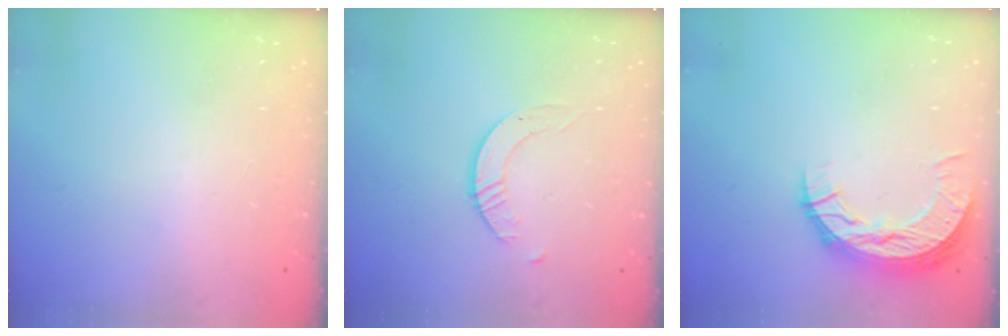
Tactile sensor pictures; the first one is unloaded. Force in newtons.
{"total": 1.7, "press": 1.7, "slide": 0.2}
{"total": 9.9, "press": 9.9, "slide": 0.7}